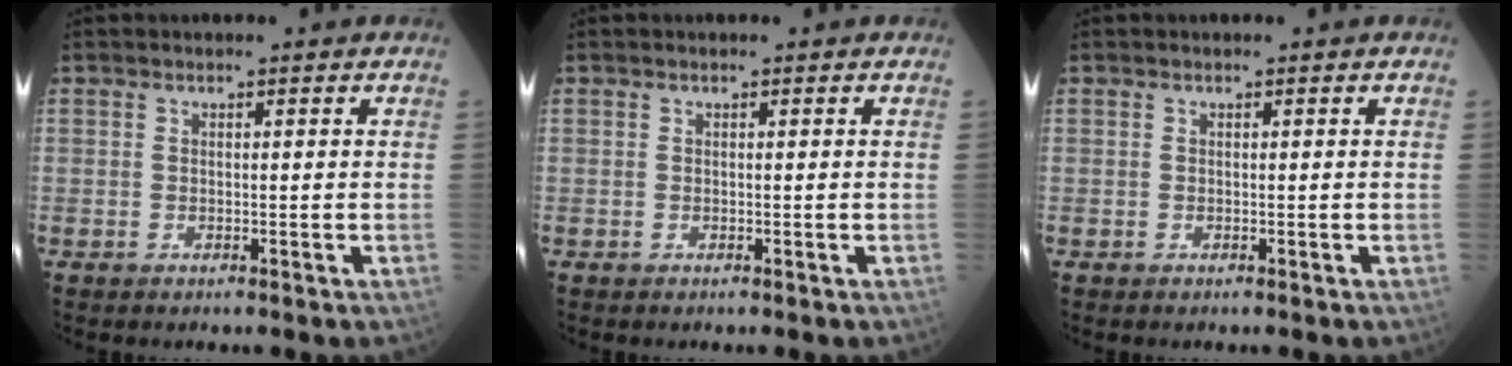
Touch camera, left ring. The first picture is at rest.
{"total": 0.0}
{"total": 0.0}